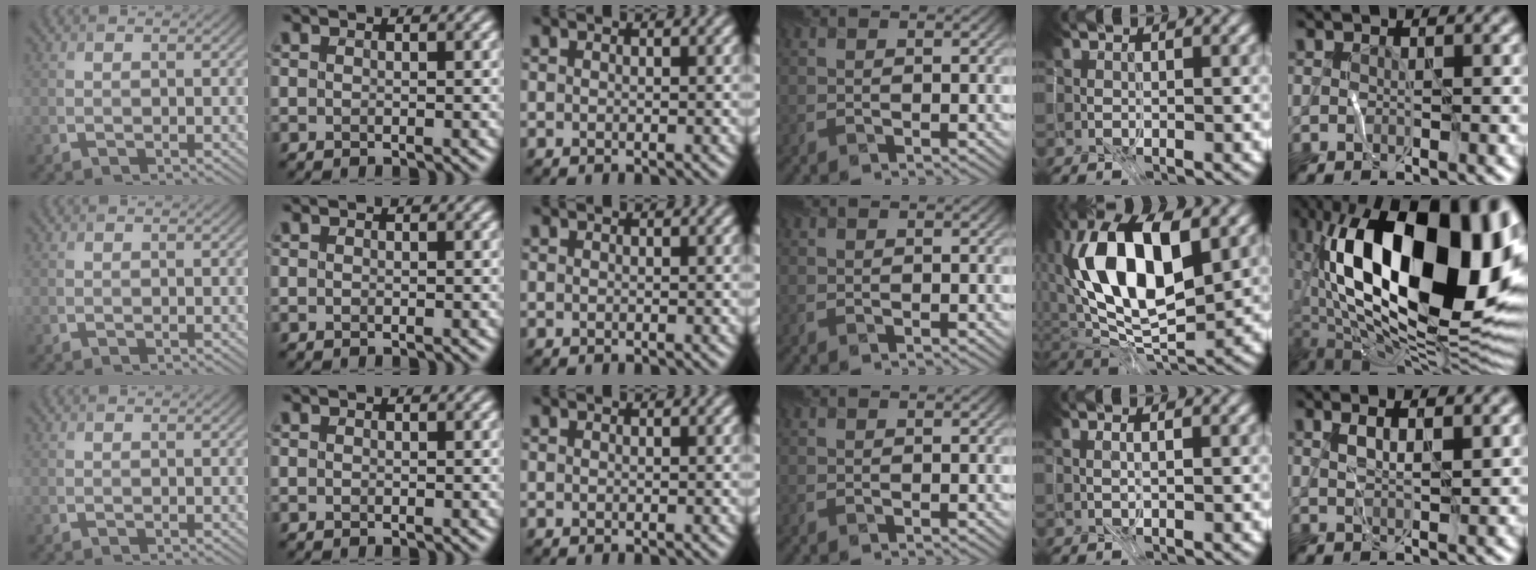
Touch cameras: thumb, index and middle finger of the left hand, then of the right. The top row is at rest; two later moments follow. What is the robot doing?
{"motion": "fold", "object": "coffee filter"}